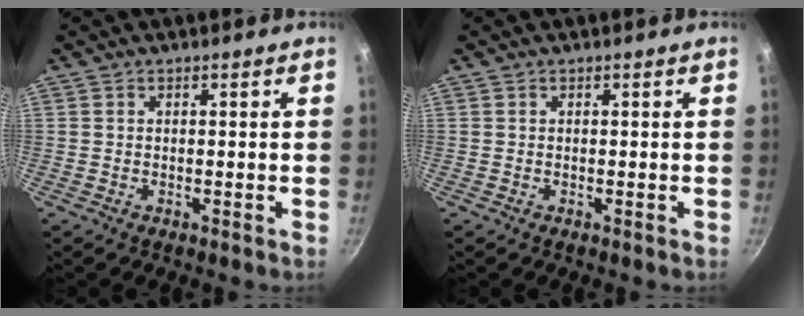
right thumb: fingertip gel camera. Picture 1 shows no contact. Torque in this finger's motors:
{"motor_torque": [-0.03, -0.03, 0.10, -0.10, 0.00]}